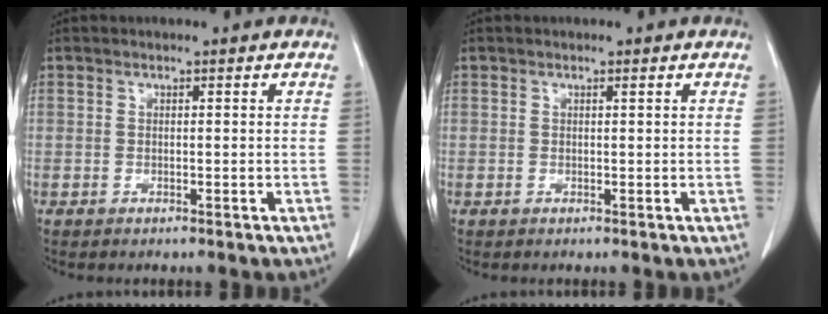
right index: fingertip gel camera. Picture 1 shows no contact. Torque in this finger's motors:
{"motor_torque": [-0.25, 0.04, -0.01, -0.01]}